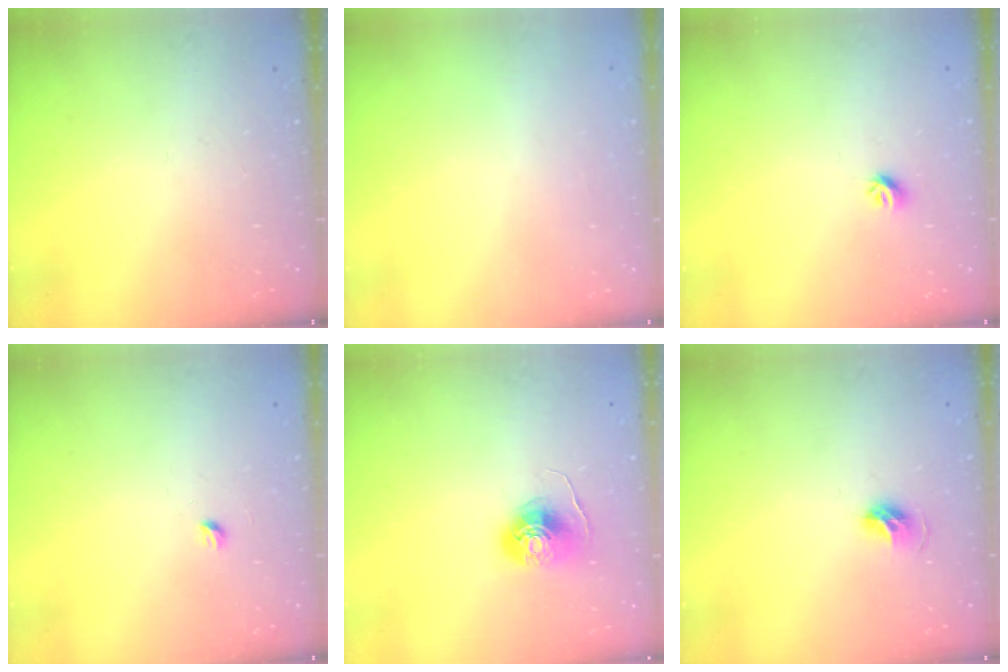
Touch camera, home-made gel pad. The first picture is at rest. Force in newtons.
{"total": 0.9, "press": 0.9, "slide": 0.1}
{"total": 5.7, "press": 5.6, "slide": 0.8}
{"total": 2.9, "press": 2.9, "slide": 0.4}
{"total": 7.7, "press": 7.7, "slide": 0.4}
{"total": 6.2, "press": 6.1, "slide": 1.2}